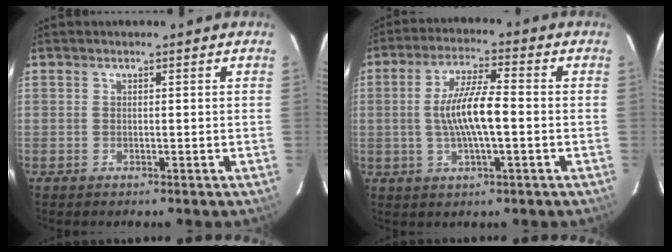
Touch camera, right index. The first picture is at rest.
{"total": 9.2, "force": [-0.9, 1.7, 9.0], "torque": [-0.172, 0.003, -0.015]}